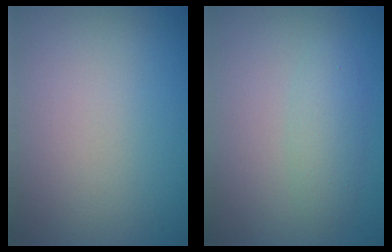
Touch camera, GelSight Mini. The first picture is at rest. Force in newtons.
{"total": 1.9, "press": 1.9, "slide": 0.0}